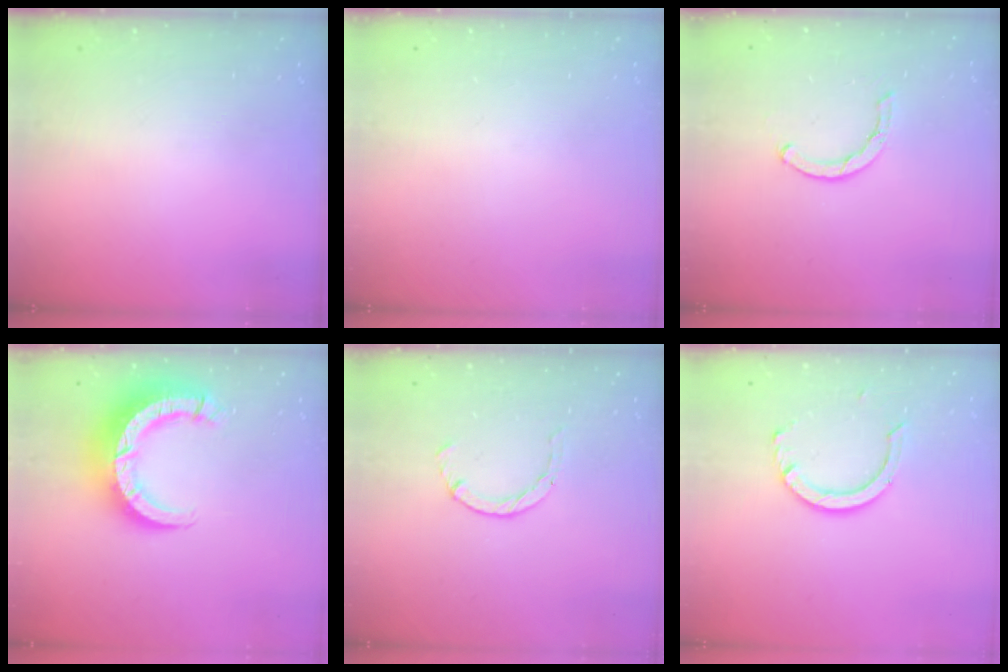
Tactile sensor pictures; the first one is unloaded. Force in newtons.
{"total": 0.0}
{"total": 1.6, "press": 1.6, "slide": 0.1}
{"total": 12.5, "press": 12.4, "slide": 1.3}
{"total": 2.1, "press": 2.1, "slide": 0.3}
{"total": 8.4, "press": 8.3, "slide": 0.7}